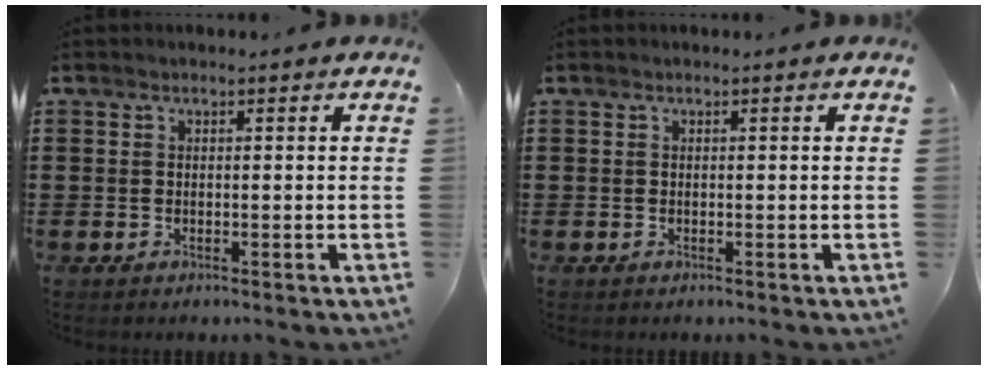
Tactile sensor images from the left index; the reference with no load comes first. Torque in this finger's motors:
{"motor_torque": [-0.01, 0.01, -0.01, 0.00]}